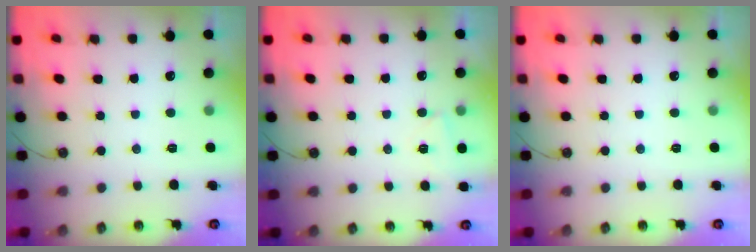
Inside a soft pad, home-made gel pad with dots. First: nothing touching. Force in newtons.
{"total": 3.8, "press": 3.2, "slide": 2.0}
{"total": 0.0}